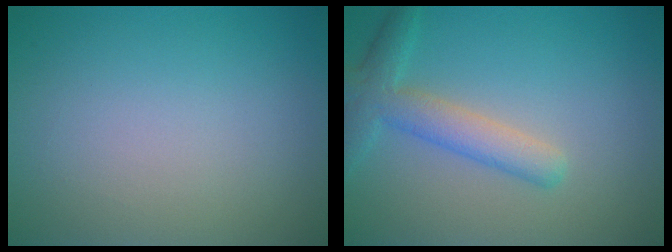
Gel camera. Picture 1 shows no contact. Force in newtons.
{"total": 3.8, "press": 3.7, "slide": 0.2}